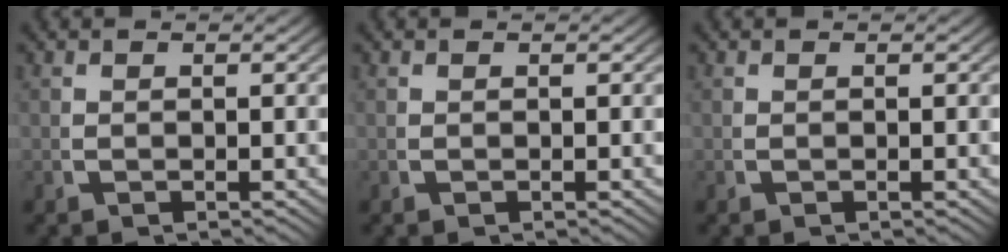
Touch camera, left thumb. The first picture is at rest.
{"total": 0.0}
{"total": 0.6, "force": [-0.1, 0.4, 0.4], "torque": [-0.006, -0.004, 0.001]}